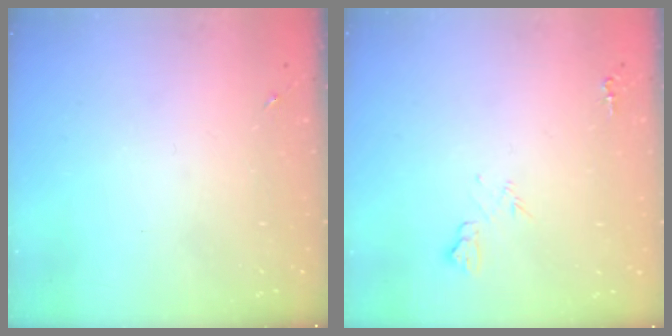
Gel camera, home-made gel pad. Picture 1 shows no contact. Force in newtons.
{"total": 5.8, "press": 5.8, "slide": 0.7}